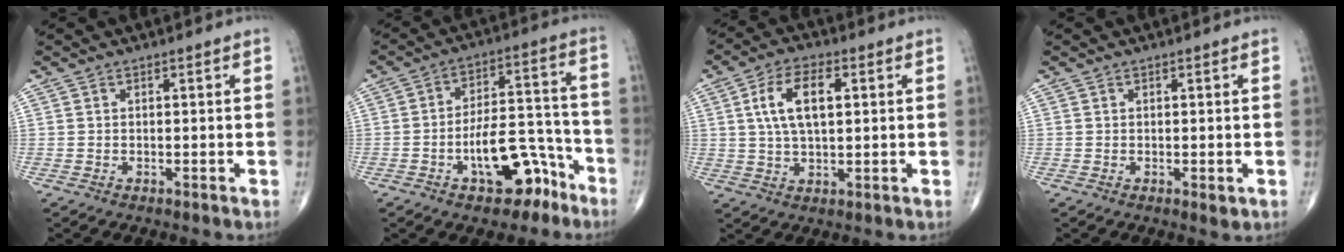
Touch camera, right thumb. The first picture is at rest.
{"total": 12.8, "force": [-6.7, 6.2, 8.9], "torque": [-0.113, 0.067, -0.097]}
{"total": 9.6, "force": [2.4, 4.7, 8.1], "torque": [-0.145, 0.006, 0.042]}
{"total": 1.0, "force": [0.0, 0.5, 0.9], "torque": [-0.011, -0.005, 0.000]}